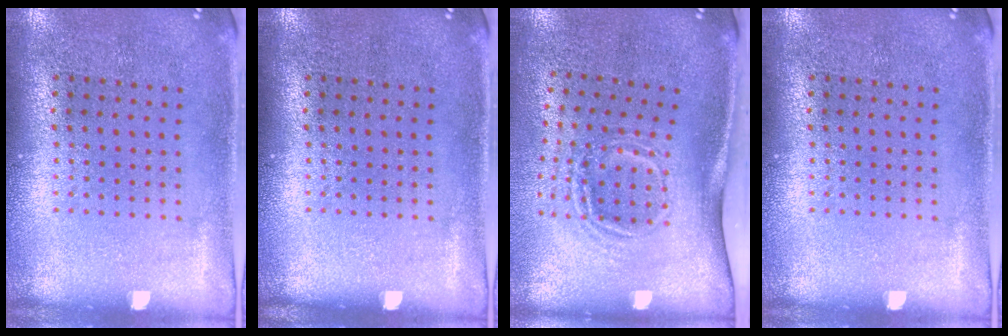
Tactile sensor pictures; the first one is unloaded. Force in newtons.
{"total": 0.0}
{"total": 1.8, "press": 1.2, "slide": 1.4}
{"total": 0.0}